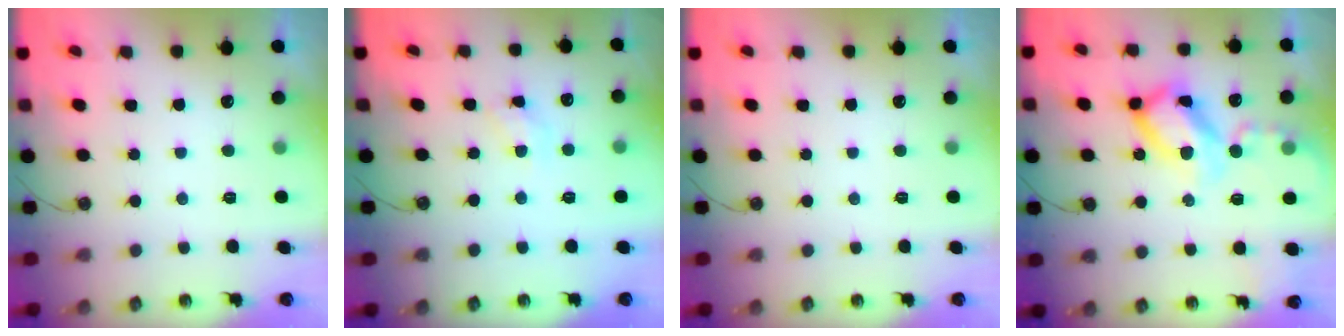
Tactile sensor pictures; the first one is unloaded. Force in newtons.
{"total": 5.1, "press": 5.0, "slide": 0.4}
{"total": 0.0}
{"total": 18.1, "press": 18.0, "slide": 2.4}